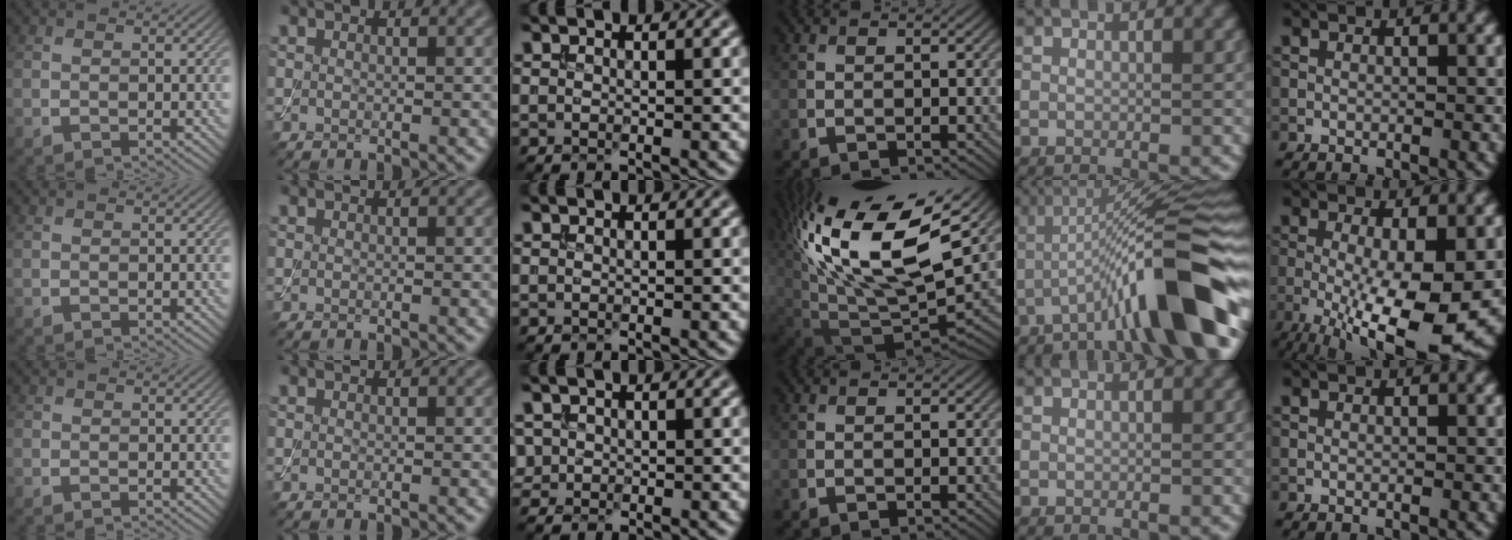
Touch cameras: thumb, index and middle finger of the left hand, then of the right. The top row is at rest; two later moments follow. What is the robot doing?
{"motion": "assemble", "object": "toy tower of hanoi"}